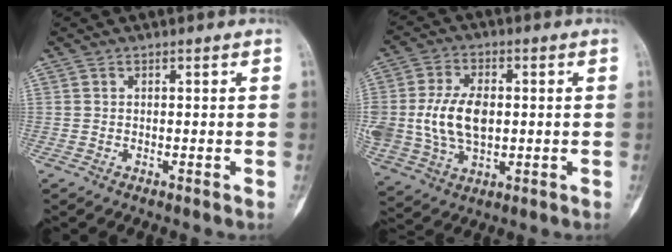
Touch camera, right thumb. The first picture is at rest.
{"total": 13.2, "force": [0.3, 8.5, 10.2], "torque": [-0.197, 0.003, 0.017]}